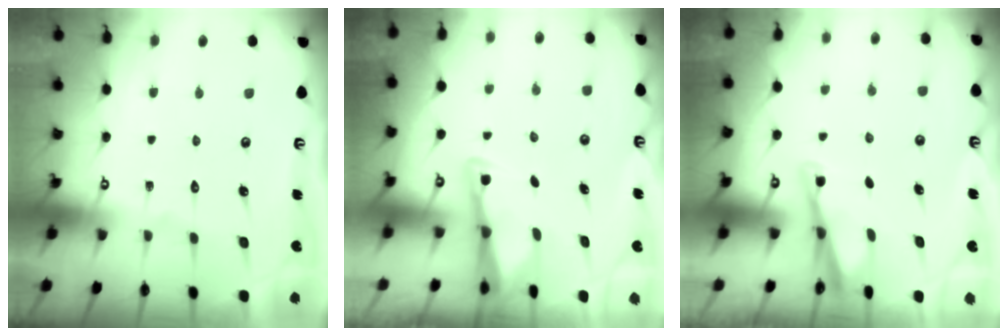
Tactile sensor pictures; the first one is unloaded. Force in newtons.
{"total": 3.3, "press": 3.3, "slide": 0.3}
{"total": 4.2, "press": 4.1, "slide": 0.5}